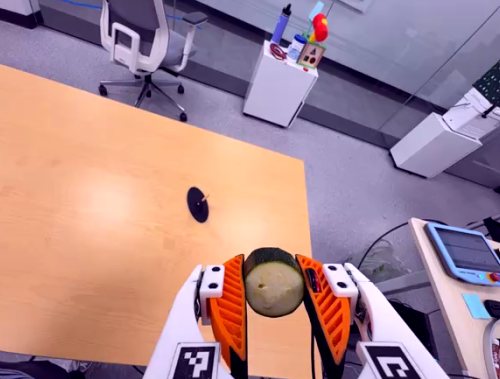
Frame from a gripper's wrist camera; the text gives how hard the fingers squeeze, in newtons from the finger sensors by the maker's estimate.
{"total": 11.4, "left": 11.7, "right": 11.1}